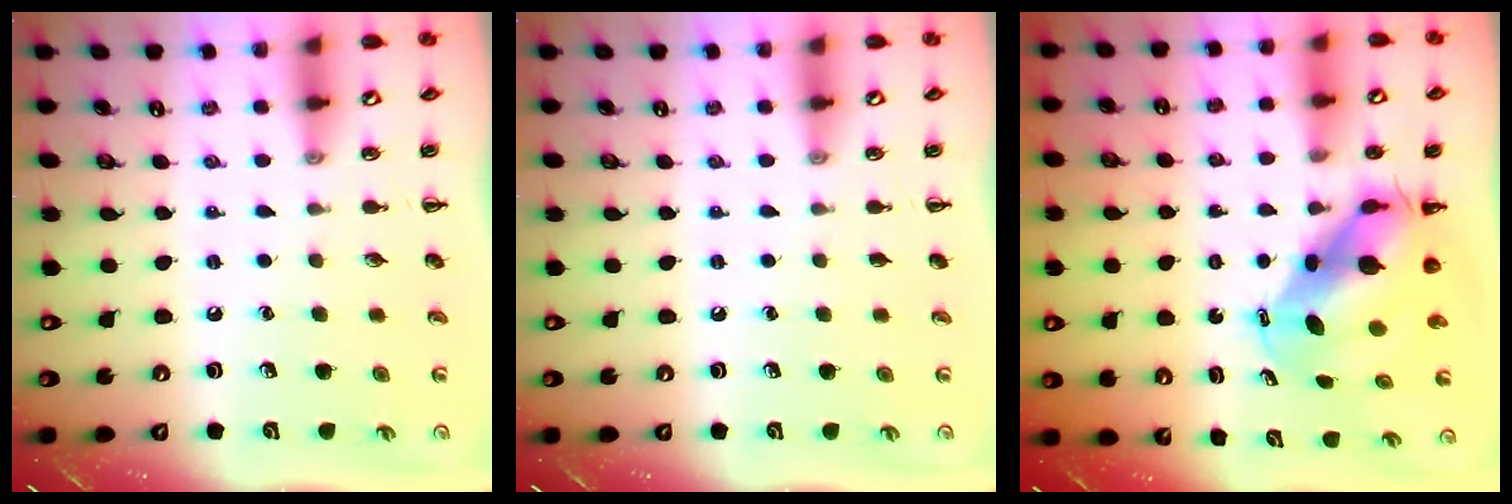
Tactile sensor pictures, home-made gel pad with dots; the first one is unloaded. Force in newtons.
{"total": 0.0}
{"total": 7.8, "press": 7.5, "slide": 2.2}